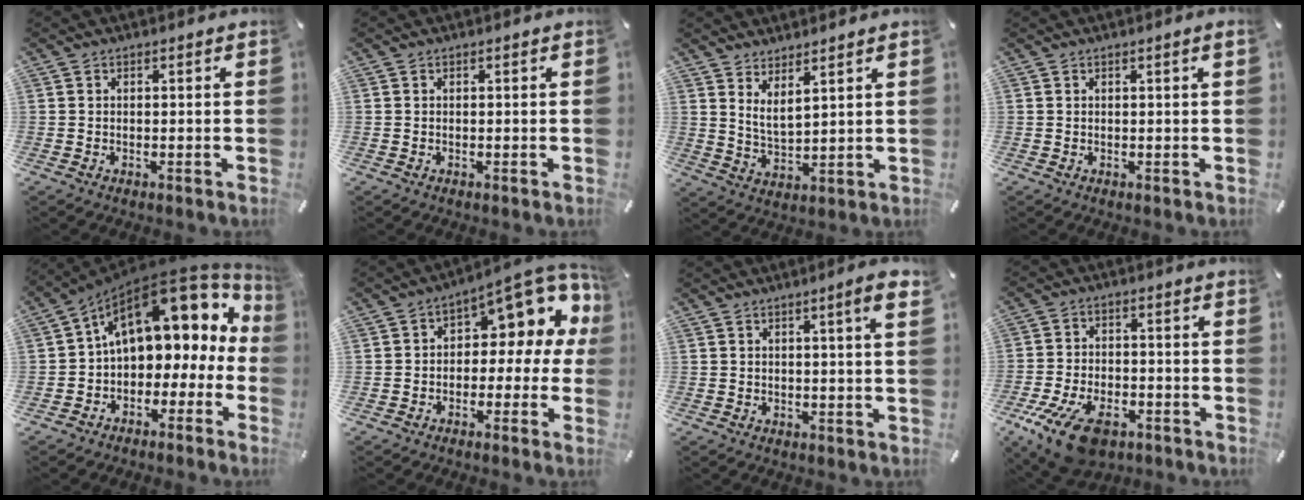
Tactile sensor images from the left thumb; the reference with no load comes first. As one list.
[{"total": 0.0}, {"total": 4.6, "force": [4.0, 0.6, 2.1], "torque": [-0.053, -0.021, 0.074]}, {"total": 1.0, "force": [0.3, 0.0, 0.9], "torque": [-0.016, 0.000, 0.004]}, {"total": 16.9, "force": [5.9, 10.6, 11.7], "torque": [-0.163, -0.036, 0.102]}, {"total": 11.3, "force": [6.0, 5.9, 7.5], "torque": [-0.103, -0.048, 0.103]}, {"total": 6.0, "force": [2.2, 0.5, 5.5], "torque": [-0.083, -0.005, 0.030]}, {"total": 12.7, "force": [-7.5, 6.6, 7.8], "torque": [-0.156, 0.033, -0.132]}]